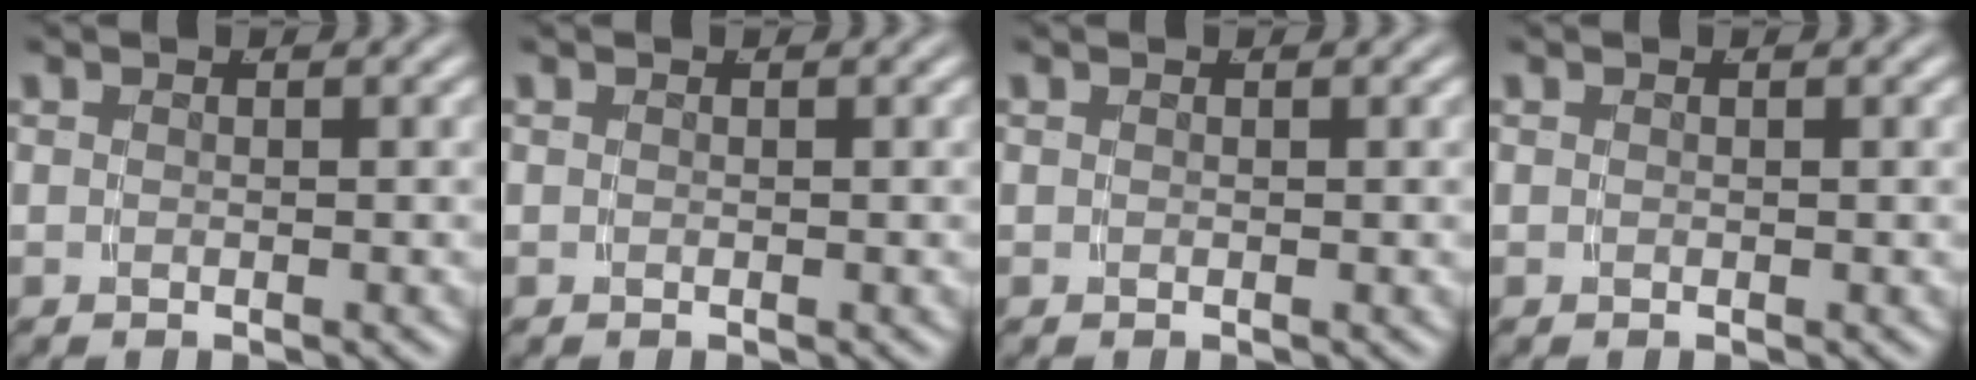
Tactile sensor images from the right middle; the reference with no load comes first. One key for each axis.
{"total": 0.0}
{"total": 0.0}
{"total": 0.0}